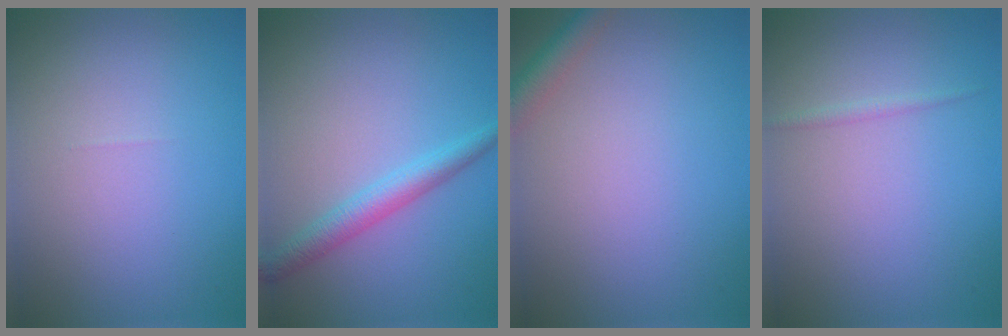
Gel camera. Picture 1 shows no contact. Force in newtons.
{"total": 2.7, "press": 2.7, "slide": 0.2}
{"total": 2.2, "press": 2.2, "slide": 0.2}
{"total": 0.7, "press": 0.7, "slide": 0.1}